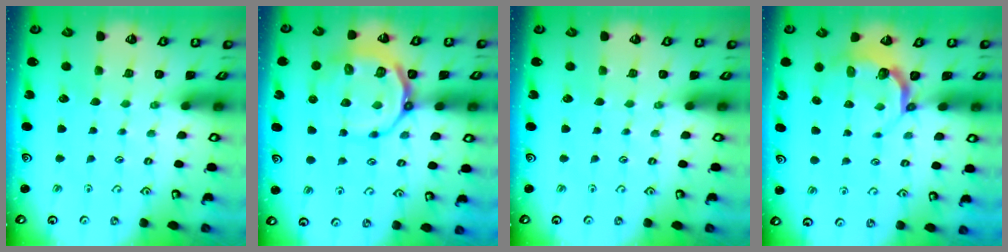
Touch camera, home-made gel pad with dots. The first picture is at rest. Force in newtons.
{"total": 14.1, "press": 13.7, "slide": 3.3}
{"total": 0.0}
{"total": 4.6, "press": 3.1, "slide": 3.3}